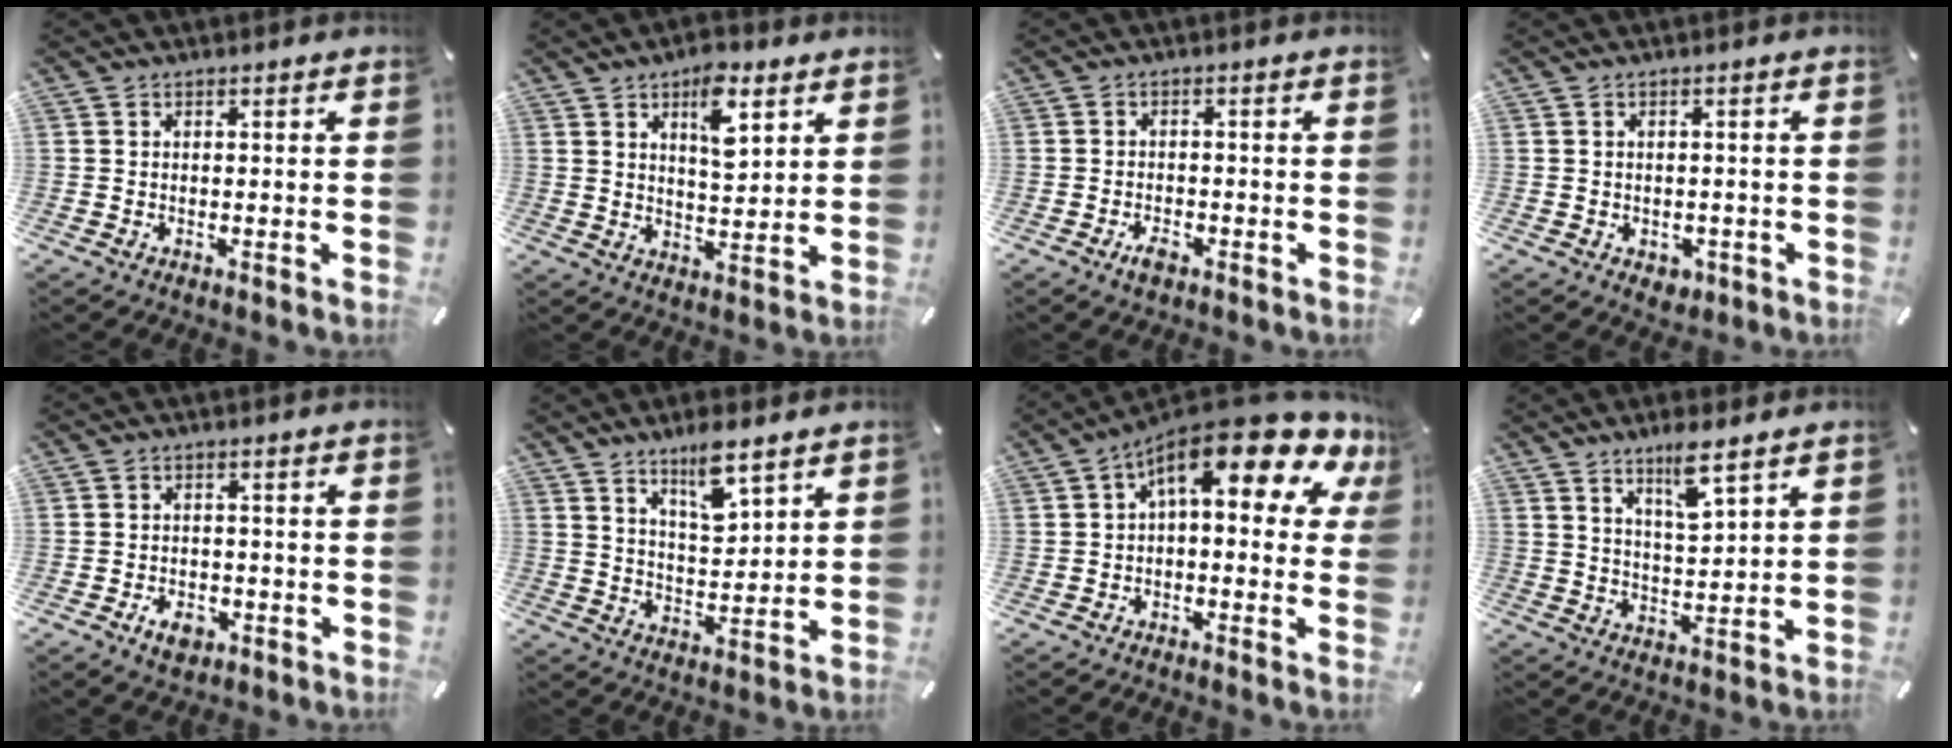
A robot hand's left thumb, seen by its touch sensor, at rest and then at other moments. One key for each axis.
{"total": 9.3, "fx": 5.1, "fy": 4.3, "fz": 6.5, "tx": -0.082, "ty": -0.025, "tz": 0.080}
{"total": 3.0, "fx": -1.9, "fy": 1.6, "fz": 1.7, "tx": -0.034, "ty": 0.006, "tz": -0.036}
{"total": 2.4, "fx": -0.9, "fy": 2.0, "fz": 0.9, "tx": -0.015, "ty": 0.005, "tz": -0.017}
{"total": 4.6, "fx": -2.4, "fy": 3.1, "fz": 2.5, "tx": -0.050, "ty": 0.009, "tz": -0.044}
{"total": 8.4, "fx": 6.4, "fy": 2.5, "fz": 4.9, "tx": -0.072, "ty": -0.038, "tz": 0.108}
{"total": 14.9, "fx": 7.3, "fy": 5.2, "fz": 11.8, "tx": -0.196, "ty": -0.059, "tz": 0.118}
{"total": 7.1, "fx": 5.3, "fy": 1.1, "fz": 4.6, "tx": -0.081, "ty": -0.029, "tz": 0.087}